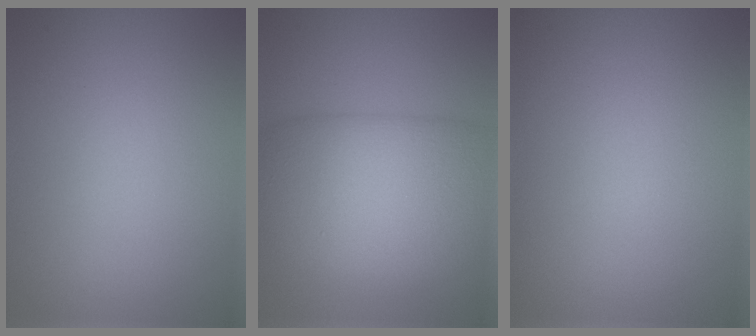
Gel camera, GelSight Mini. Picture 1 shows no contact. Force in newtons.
{"total": 12.5, "press": 12.5, "slide": 0.2}
{"total": 0.0}